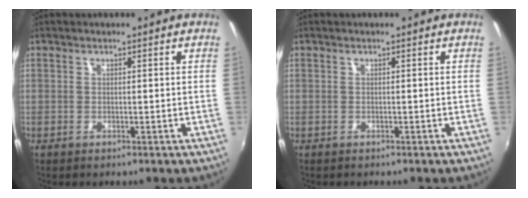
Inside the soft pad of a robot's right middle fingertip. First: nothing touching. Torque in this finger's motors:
{"motor_torque": [-0.38, -0.07, 0.03, -0.01]}